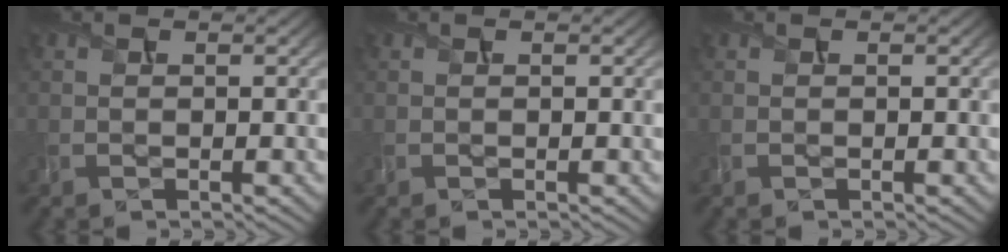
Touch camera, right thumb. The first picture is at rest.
{"total": 0.0}
{"total": 0.0}